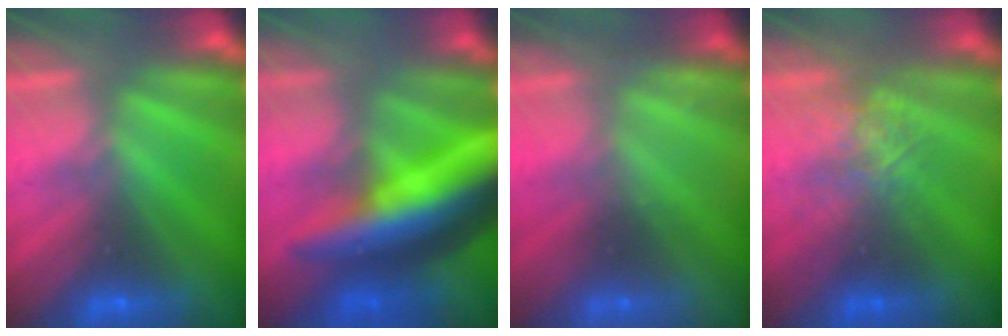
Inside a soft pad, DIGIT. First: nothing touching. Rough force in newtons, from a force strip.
{"total": 12.7}
{"total": 2.3}
{"total": 2.6}